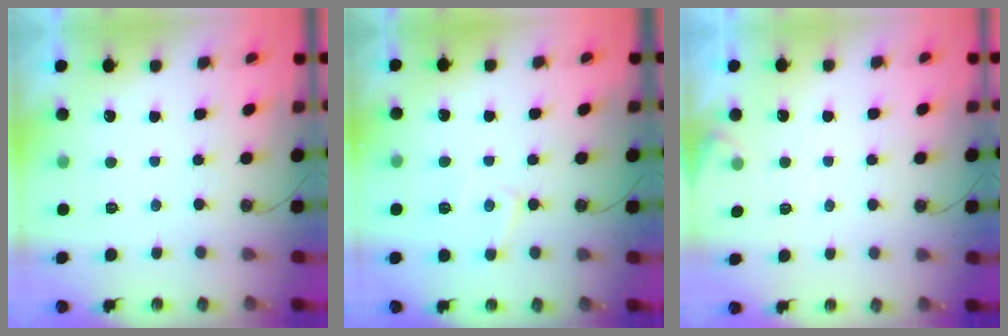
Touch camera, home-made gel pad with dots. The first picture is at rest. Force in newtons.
{"total": 7.1, "press": 7.1, "slide": 0.5}
{"total": 4.0, "press": 3.9, "slide": 0.6}